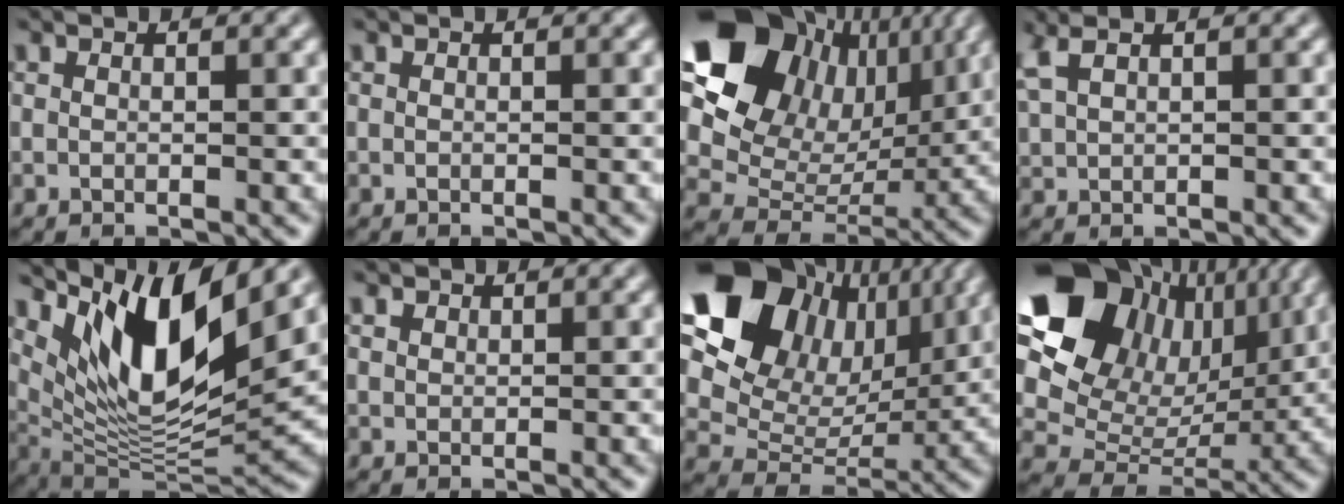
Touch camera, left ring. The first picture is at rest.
{"total": 0.0}
{"total": 13.4, "force": [5.7, 9.9, 6.9], "torque": [-0.160, 0.037, 0.111]}
{"total": 2.8, "force": [1.1, 1.4, 2.1], "torque": [-0.065, 0.022, 0.032]}
{"total": 10.8, "force": [5.2, 3.6, 8.7], "torque": [-0.151, -0.006, 0.110]}
{"total": 0.7, "force": [0.4, 0.5, 0.2], "torque": [-0.010, 0.007, 0.012]}
{"total": 13.8, "force": [6.0, 10.0, 7.3], "torque": [-0.171, 0.039, 0.117]}
{"total": 15.6, "force": [6.3, 11.7, 8.2], "torque": [-0.205, 0.047, 0.125]}